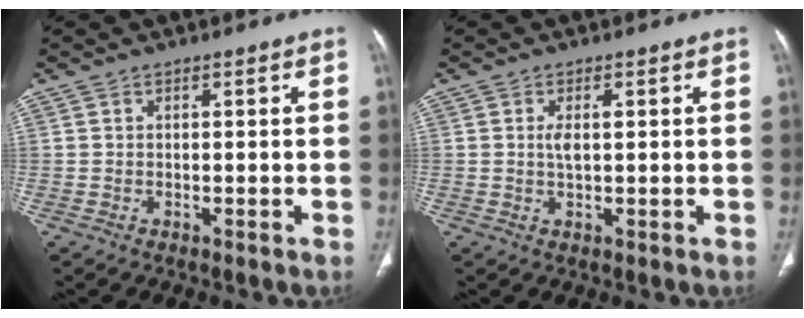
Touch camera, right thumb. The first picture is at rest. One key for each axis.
{"total": 2.5, "fx": 0.4, "fy": 0.9, "fz": 2.3, "tx": -0.045, "ty": -0.002, "tz": 0.007}